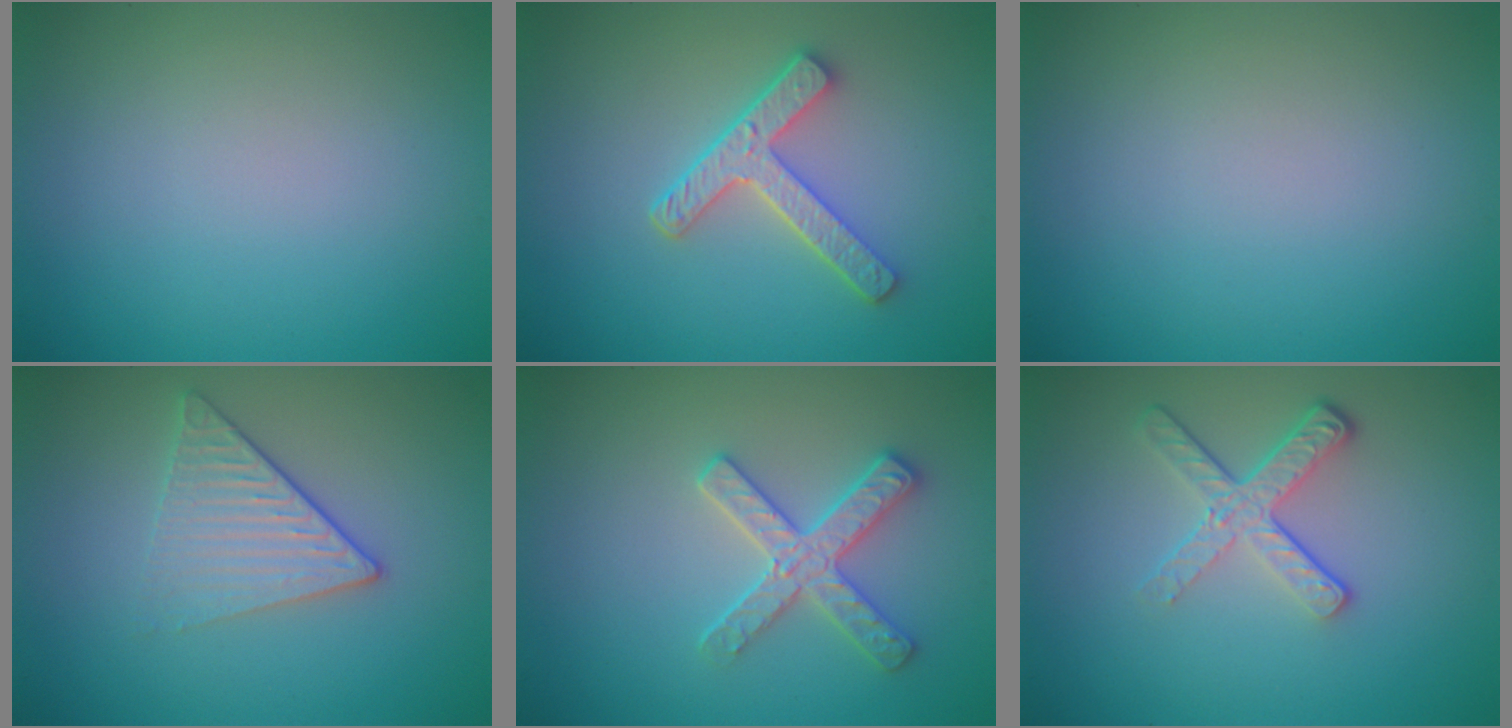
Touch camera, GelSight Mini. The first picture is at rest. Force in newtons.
{"total": 3.7, "press": 3.2, "slide": 2.0}
{"total": 0.0}
{"total": 3.3, "press": 2.8, "slide": 1.8}
{"total": 3.0, "press": 2.9, "slide": 0.7}
{"total": 3.9, "press": 2.7, "slide": 2.8}